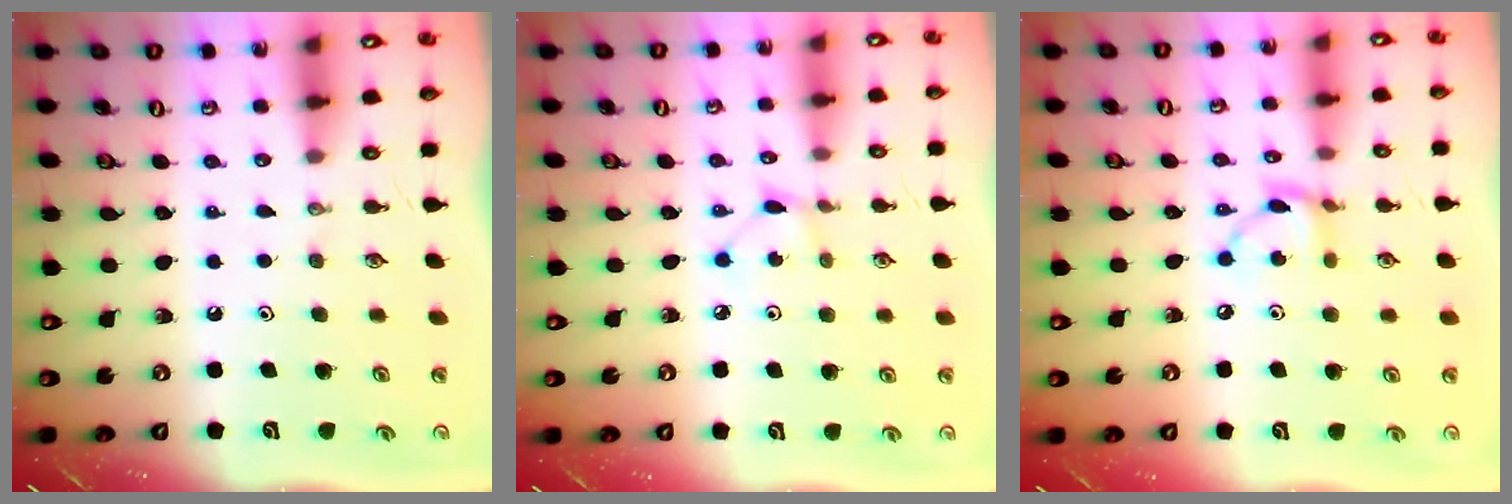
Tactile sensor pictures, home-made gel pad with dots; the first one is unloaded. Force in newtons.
{"total": 1.5, "press": 1.5, "slide": 0.1}
{"total": 8.1, "press": 8.0, "slide": 0.2}